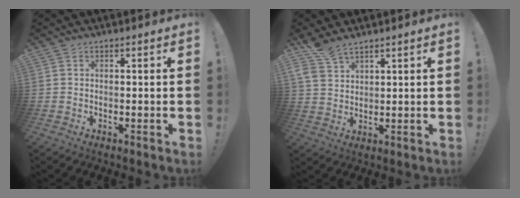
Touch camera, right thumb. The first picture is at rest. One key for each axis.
{"total": 6.5, "fx": 5.4, "fy": 2.3, "fz": 2.7, "tx": -0.051, "ty": -0.027, "tz": 0.103}